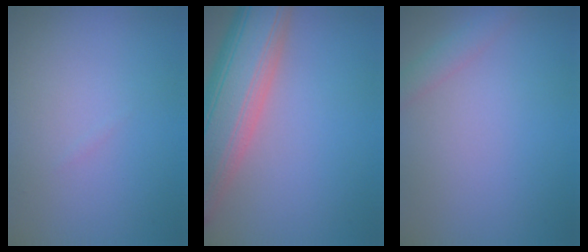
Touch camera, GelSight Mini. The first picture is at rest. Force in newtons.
{"total": 10.3, "press": 10.3, "slide": 0.5}
{"total": 1.4, "press": 1.4, "slide": 0.0}